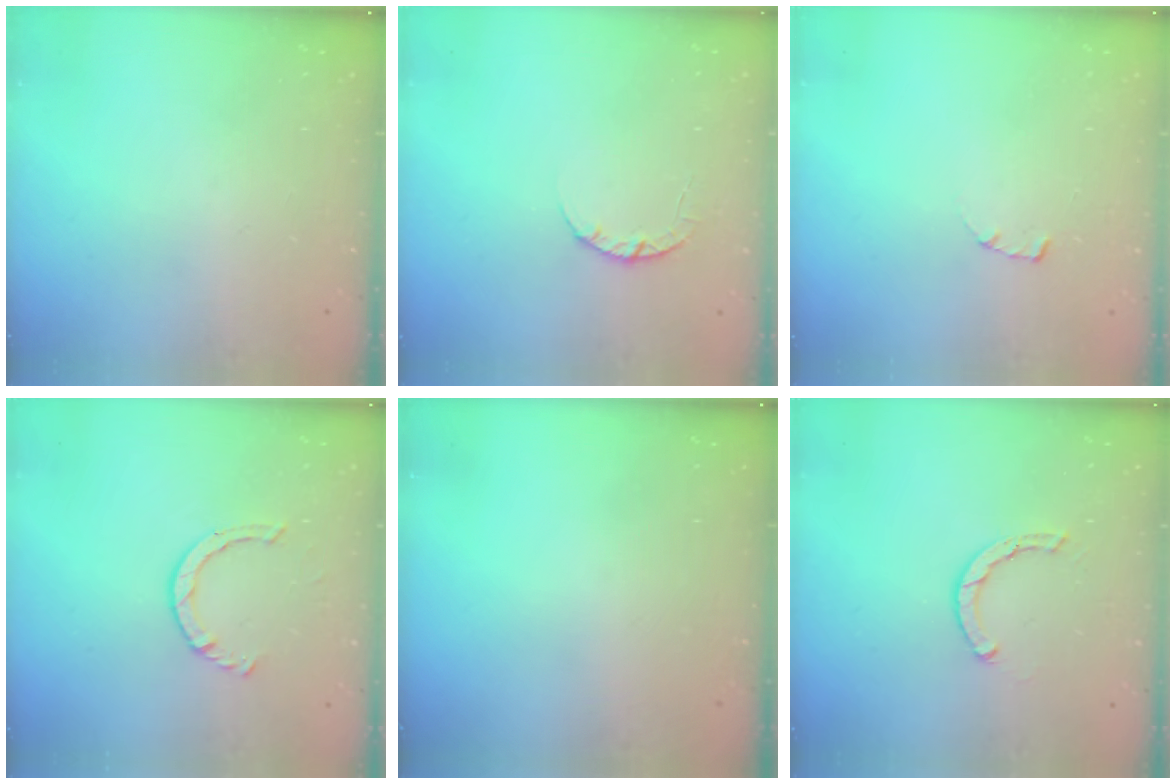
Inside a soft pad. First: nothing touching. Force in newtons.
{"total": 3.4, "press": 3.4, "slide": 0.4}
{"total": 1.7, "press": 1.7, "slide": 0.2}
{"total": 2.9, "press": 2.9, "slide": 0.4}
{"total": 0.0}
{"total": 2.5, "press": 2.5, "slide": 0.1}